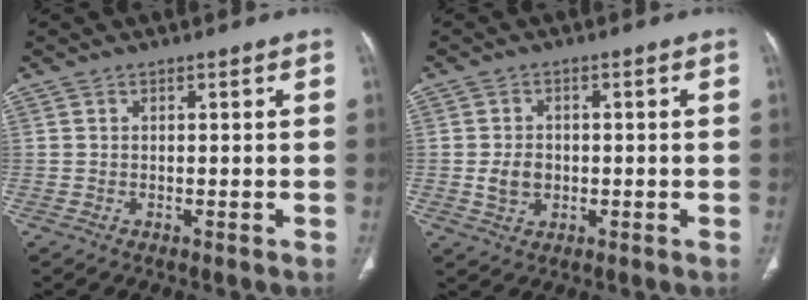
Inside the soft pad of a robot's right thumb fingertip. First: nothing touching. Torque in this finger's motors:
{"motor_torque": [0.76, 0.94, 0.63, -0.43, 0.03]}